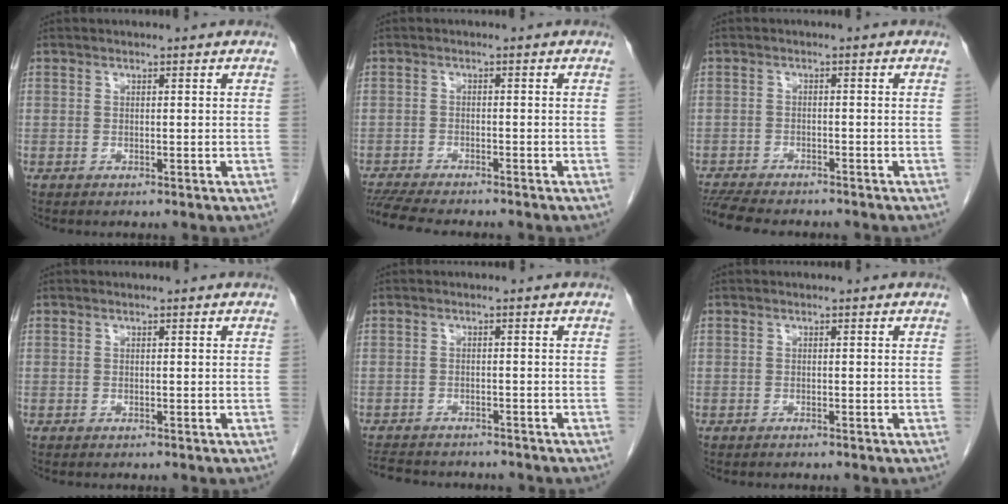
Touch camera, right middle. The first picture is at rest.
{"total": 9.3, "force": [-8.2, 0.9, 4.1], "torque": [-0.068, -0.016, -0.129]}
{"total": 9.9, "force": [-8.8, 1.9, 4.2], "torque": [-0.072, -0.012, -0.133]}
{"total": 0.0}
{"total": 9.3, "force": [-8.4, 2.7, 3.2], "torque": [-0.067, -0.005, -0.114]}
{"total": 0.0}